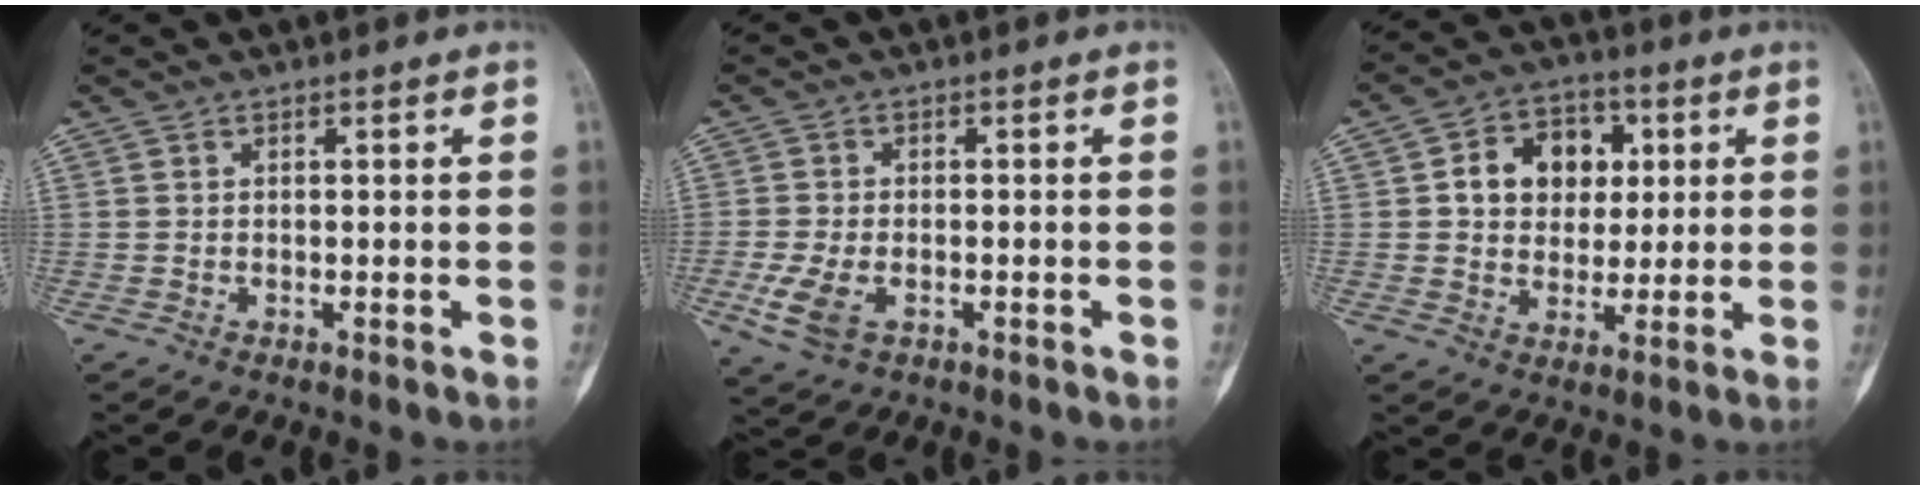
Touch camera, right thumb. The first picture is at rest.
{"total": 5.9, "force": [-2.0, 3.4, 4.4], "torque": [-0.103, -0.001, -0.033]}
{"total": 11.0, "force": [2.4, 8.5, 6.5], "torque": [-0.059, 0.006, 0.035]}